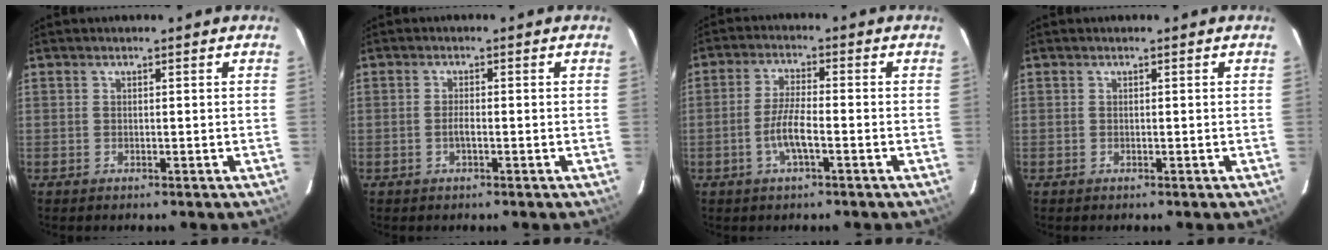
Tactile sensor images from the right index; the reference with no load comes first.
{"total": 1.4, "force": [-0.5, 0.3, 1.3], "torque": [-0.026, 0.001, -0.010]}
{"total": 5.5, "force": [-2.2, 0.9, 4.9], "torque": [-0.101, 0.000, -0.043]}
{"total": 0.0}